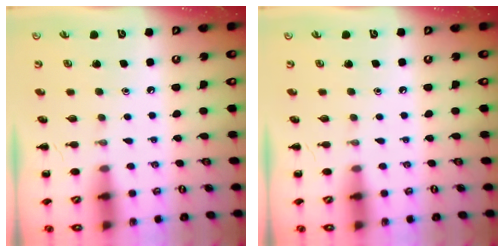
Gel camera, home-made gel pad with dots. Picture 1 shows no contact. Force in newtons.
{"total": 0.0}